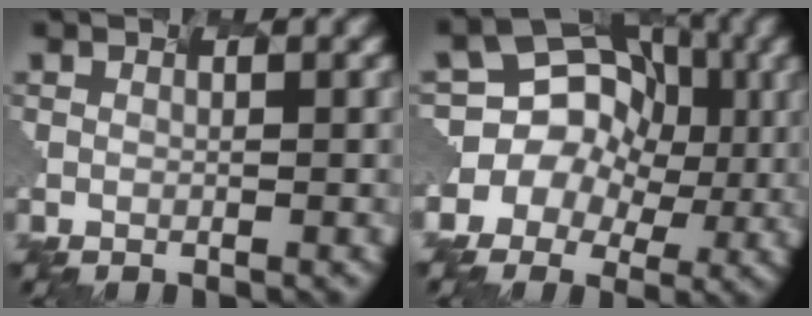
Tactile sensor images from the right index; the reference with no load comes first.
{"total": 10.2, "force": [-1.0, 9.3, 4.1], "torque": [-0.086, 0.041, -0.042]}